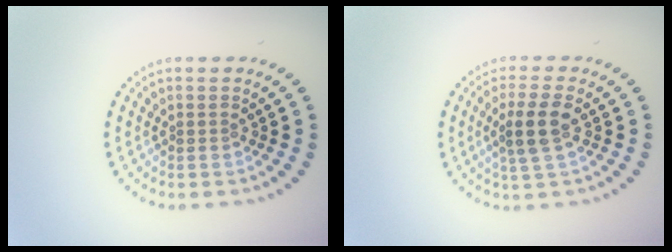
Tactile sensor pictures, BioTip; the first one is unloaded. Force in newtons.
{"total": 3.6, "press": 3.3, "slide": 1.3}